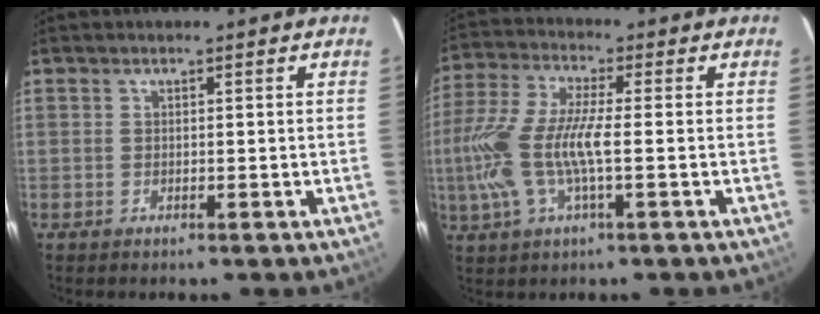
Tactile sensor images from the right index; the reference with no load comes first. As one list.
[{"total": 14.3, "force": [-2.1, 3.4, 13.7], "torque": [-0.284, -0.003, -0.043]}]